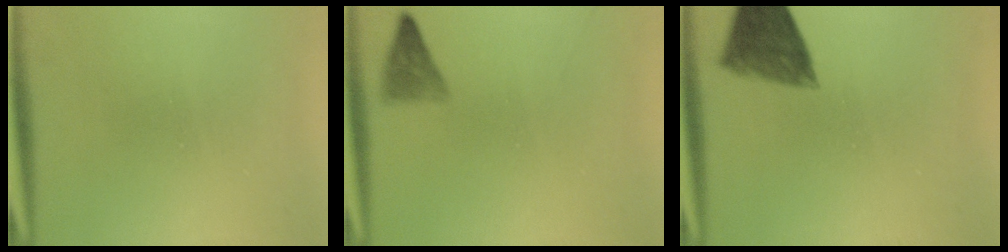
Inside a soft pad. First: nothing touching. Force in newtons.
{"total": 2.0}
{"total": 7.1}